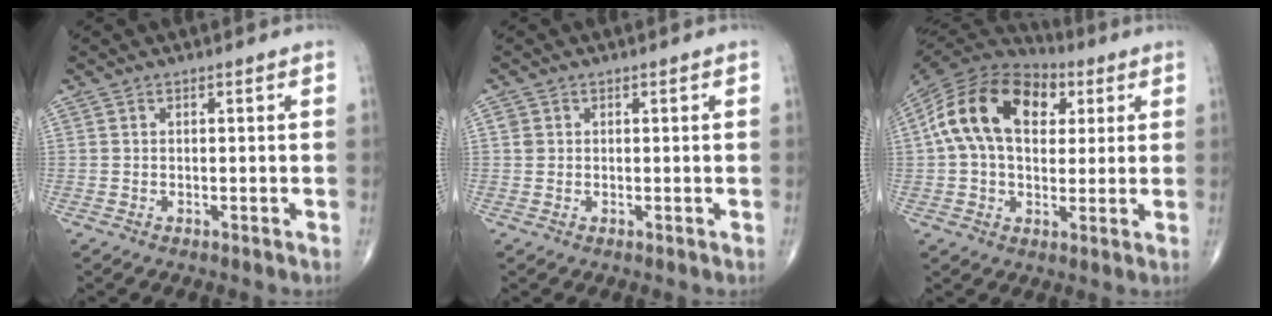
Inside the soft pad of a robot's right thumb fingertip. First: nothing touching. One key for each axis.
{"total": 1.3, "fx": 0.3, "fy": 1.2, "fz": 0.3, "tx": 0.000, "ty": 0.001, "tz": 0.005}
{"total": 20.0, "fx": 5.0, "fy": 12.9, "fz": 14.4, "tx": -0.251, "ty": 0.023, "tz": 0.077}